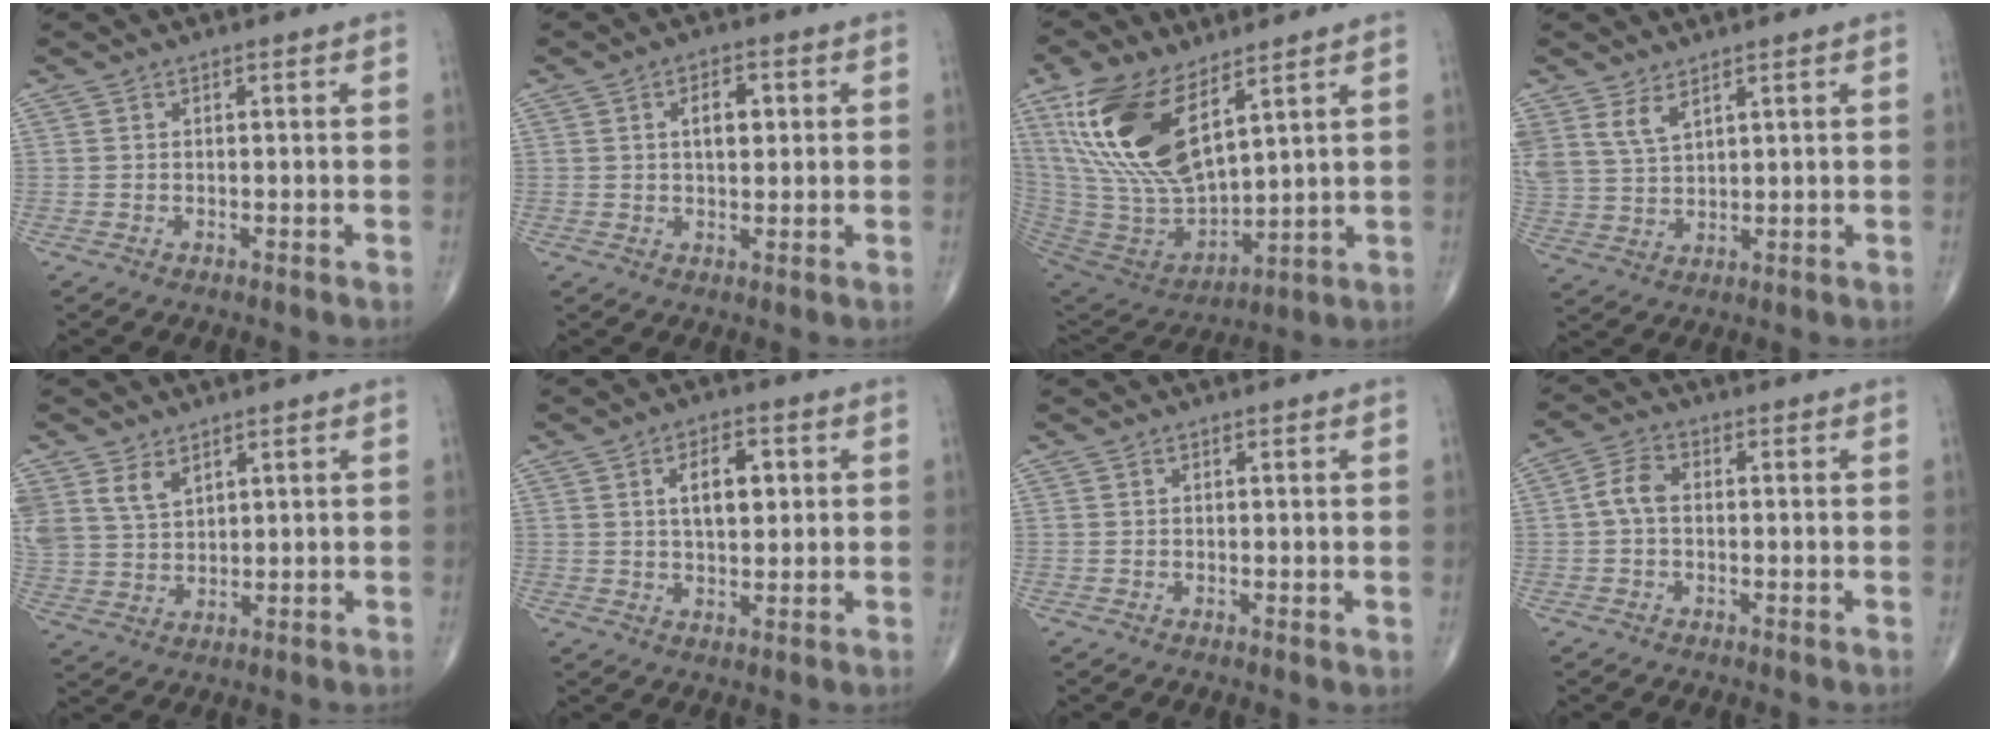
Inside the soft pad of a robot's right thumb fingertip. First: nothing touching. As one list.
[{"total": 5.1, "force": [1.2, 2.8, 4.1], "torque": [-0.054, 0.002, 0.017]}, {"total": 21.1, "force": [10.2, 9.3, 15.9], "torque": [-0.320, -0.047, 0.211]}, {"total": 5.6, "force": [3.7, 2.6, 3.3], "torque": [-0.063, -0.016, 0.083]}, {"total": 7.3, "force": [4.2, 4.6, 3.7], "torque": [-0.064, -0.015, 0.096]}, {"total": 7.4, "force": [1.9, 3.9, 6.0], "torque": [-0.078, -0.003, 0.031]}, {"total": 0.7, "force": [0.2, 0.2, 0.6], "torque": [-0.011, -0.002, 0.003]}, {"total": 4.1, "force": [-0.2, 2.6, 3.2], "torque": [-0.063, 0.014, -0.012]}]